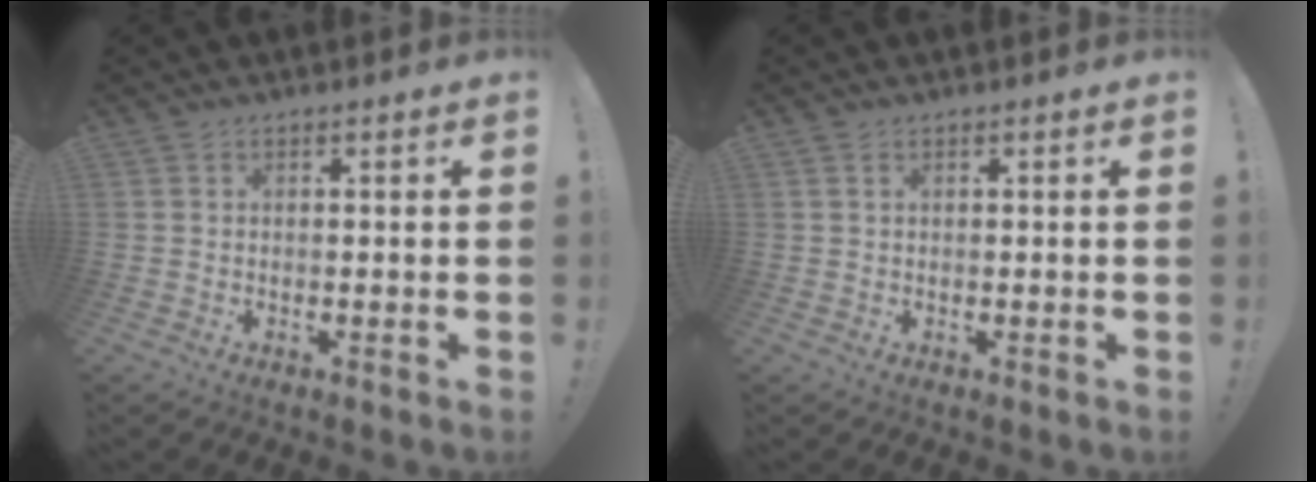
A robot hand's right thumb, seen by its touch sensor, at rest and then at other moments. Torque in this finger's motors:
{"motor_torque": [-0.20, 0.01, -0.22, 0.05, 0.02]}